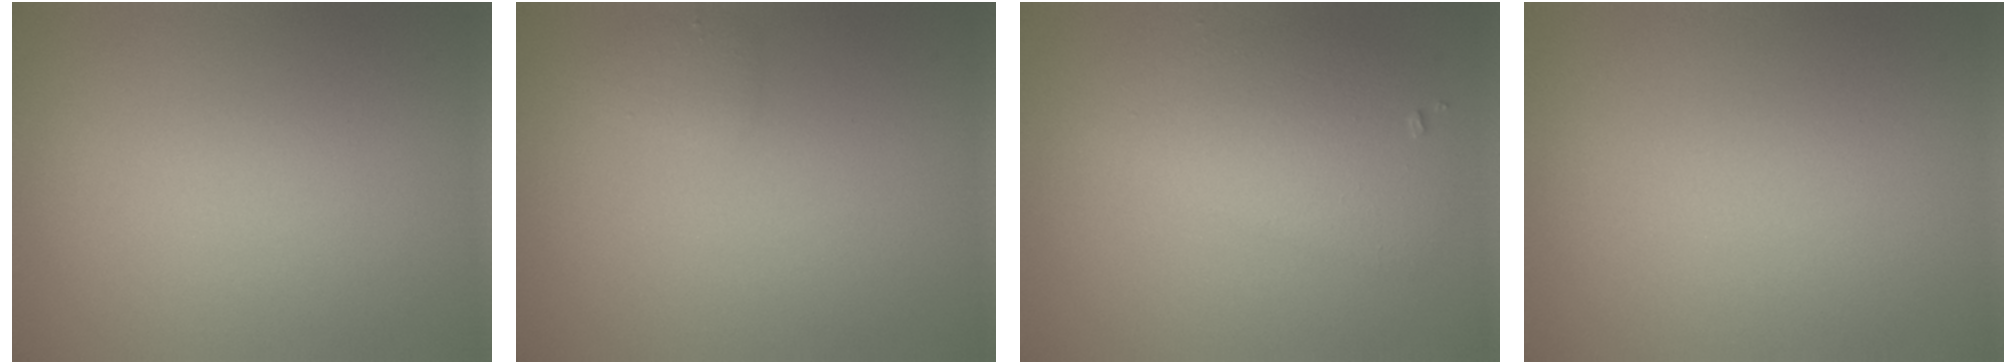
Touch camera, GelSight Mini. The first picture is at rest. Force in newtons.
{"total": 1.1, "press": 1.1, "slide": 0.1}
{"total": 3.8, "press": 3.8, "slide": 0.1}
{"total": 0.0}